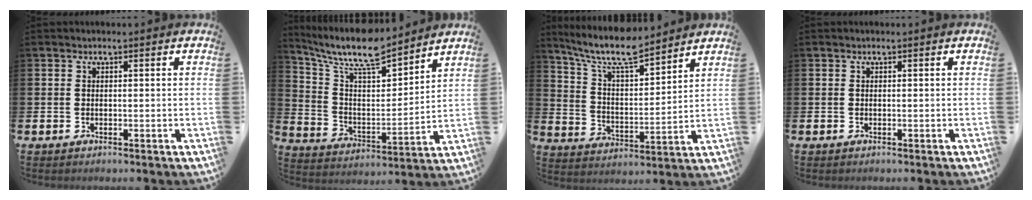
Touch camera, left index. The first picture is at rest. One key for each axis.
{"total": 10.3, "fx": 9.1, "fy": 2.2, "fz": 4.2, "tx": -0.117, "ty": -0.063, "tz": 0.158}
{"total": 9.4, "fx": 8.3, "fy": 1.8, "fz": 4.2, "tx": -0.116, "ty": -0.045, "tz": 0.146}
{"total": 0.0}